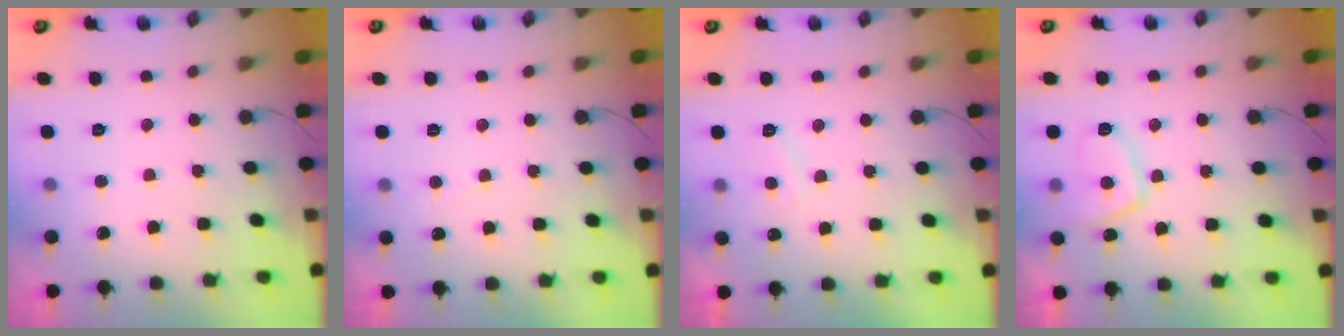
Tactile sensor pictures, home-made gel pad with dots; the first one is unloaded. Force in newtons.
{"total": 2.0, "press": 2.0, "slide": 0.2}
{"total": 3.0, "press": 2.9, "slide": 0.9}
{"total": 9.0, "press": 9.0, "slide": 1.2}